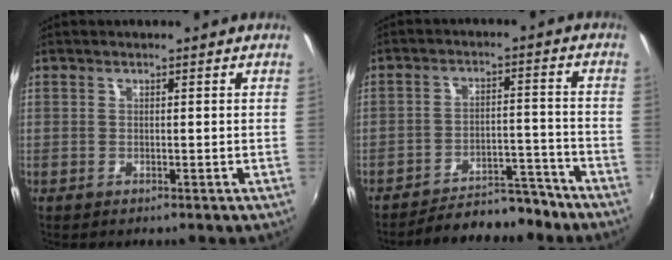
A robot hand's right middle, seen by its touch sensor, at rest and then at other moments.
{"total": 11.5, "force": [-10.5, 3.2, 3.4], "torque": [-0.076, 0.019, -0.139]}